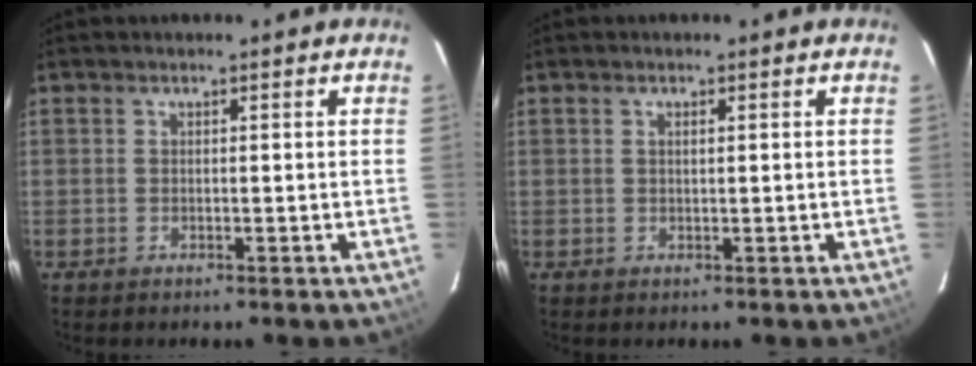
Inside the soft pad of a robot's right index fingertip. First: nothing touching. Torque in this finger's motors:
{"motor_torque": [-0.21, 0.04, -0.06, -0.01]}